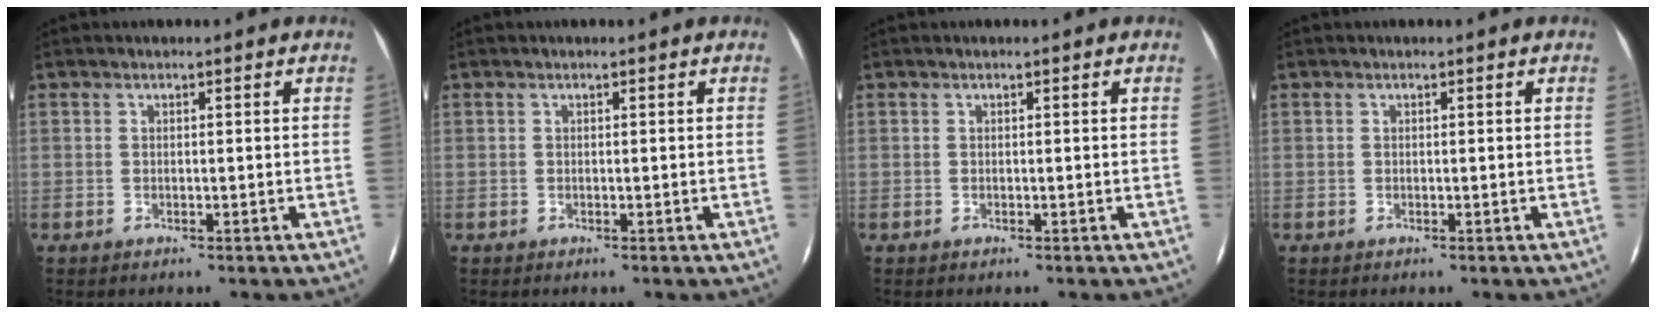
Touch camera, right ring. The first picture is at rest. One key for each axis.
{"total": 0.0}
{"total": 0.0}
{"total": 0.0}